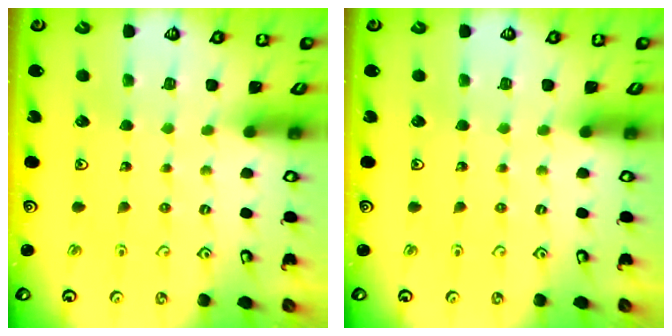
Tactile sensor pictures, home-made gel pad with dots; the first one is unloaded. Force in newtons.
{"total": 0.0}